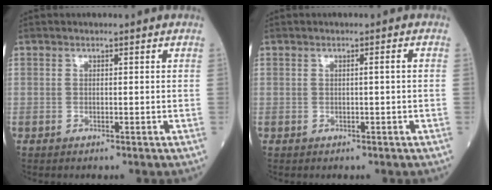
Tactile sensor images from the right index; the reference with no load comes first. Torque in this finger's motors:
{"motor_torque": [0.15, 0.02, 0.06, 0.02]}